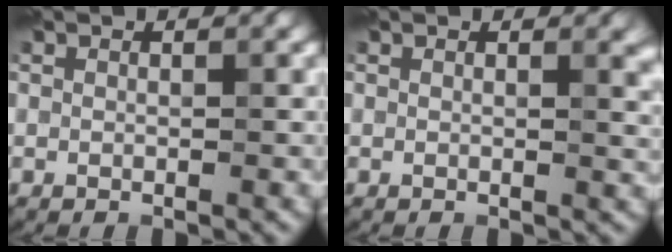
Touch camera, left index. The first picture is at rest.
{"total": 2.2, "force": [1.0, 0.8, 1.8], "torque": [-0.019, 0.000, 0.016]}